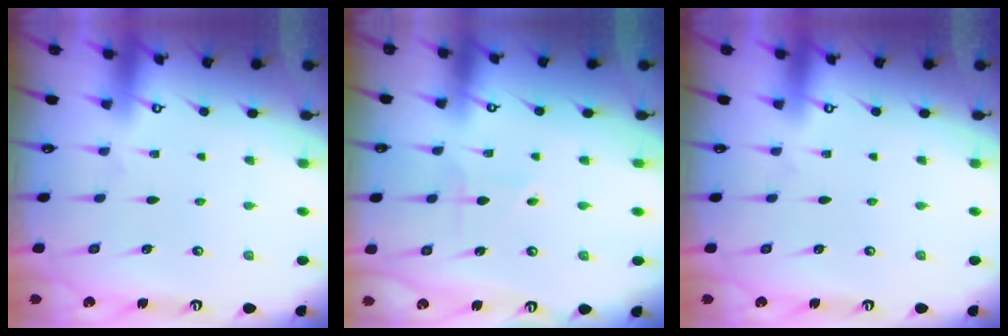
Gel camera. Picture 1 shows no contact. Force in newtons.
{"total": 3.8, "press": 3.8, "slide": 0.6}
{"total": 0.0}